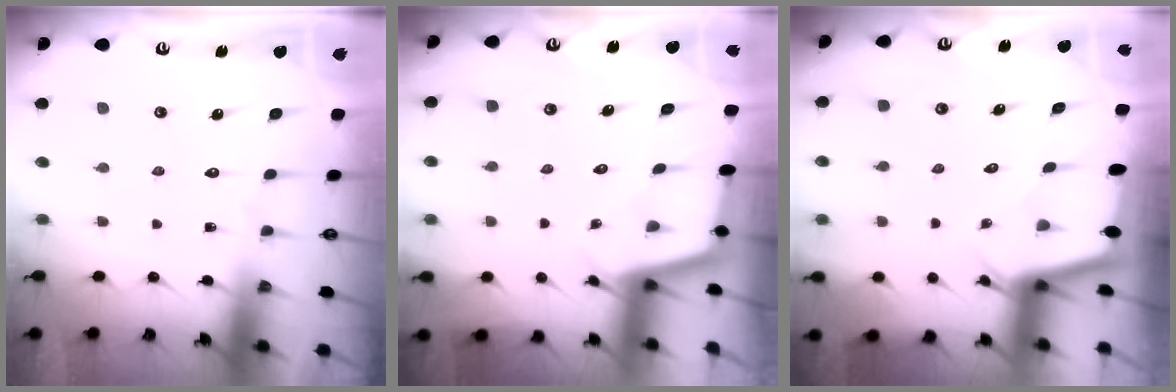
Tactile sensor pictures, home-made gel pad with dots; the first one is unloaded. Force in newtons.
{"total": 2.1, "press": 2.1, "slide": 0.2}
{"total": 2.3, "press": 2.3, "slide": 0.1}